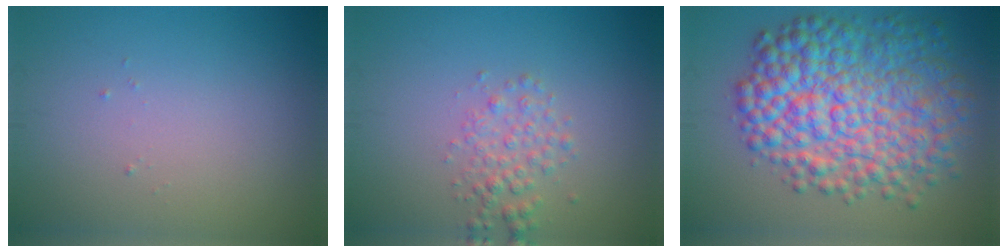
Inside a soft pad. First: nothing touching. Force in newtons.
{"total": 2.1, "press": 2.1, "slide": 0.1}
{"total": 10.6, "press": 10.6, "slide": 0.2}